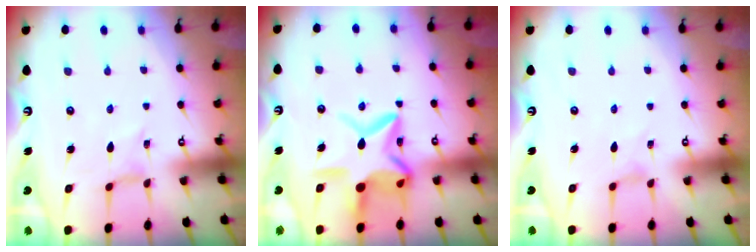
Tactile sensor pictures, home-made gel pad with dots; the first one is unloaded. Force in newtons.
{"total": 16.0, "press": 16.0, "slide": 1.7}
{"total": 0.0}